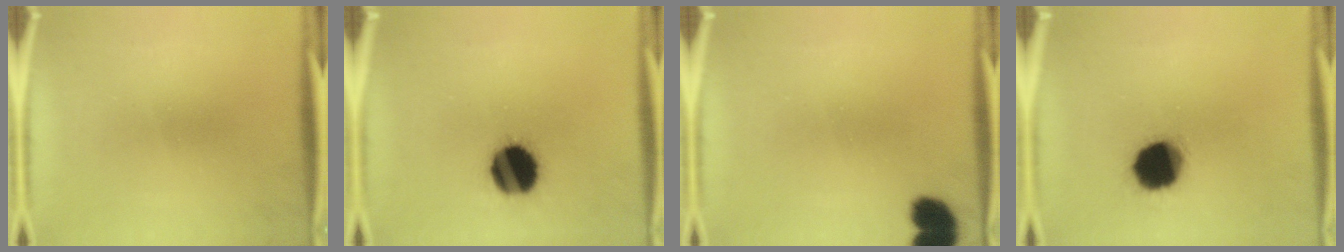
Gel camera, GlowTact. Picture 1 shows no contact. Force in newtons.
{"total": 15.0}
{"total": 6.1}
{"total": 14.2}